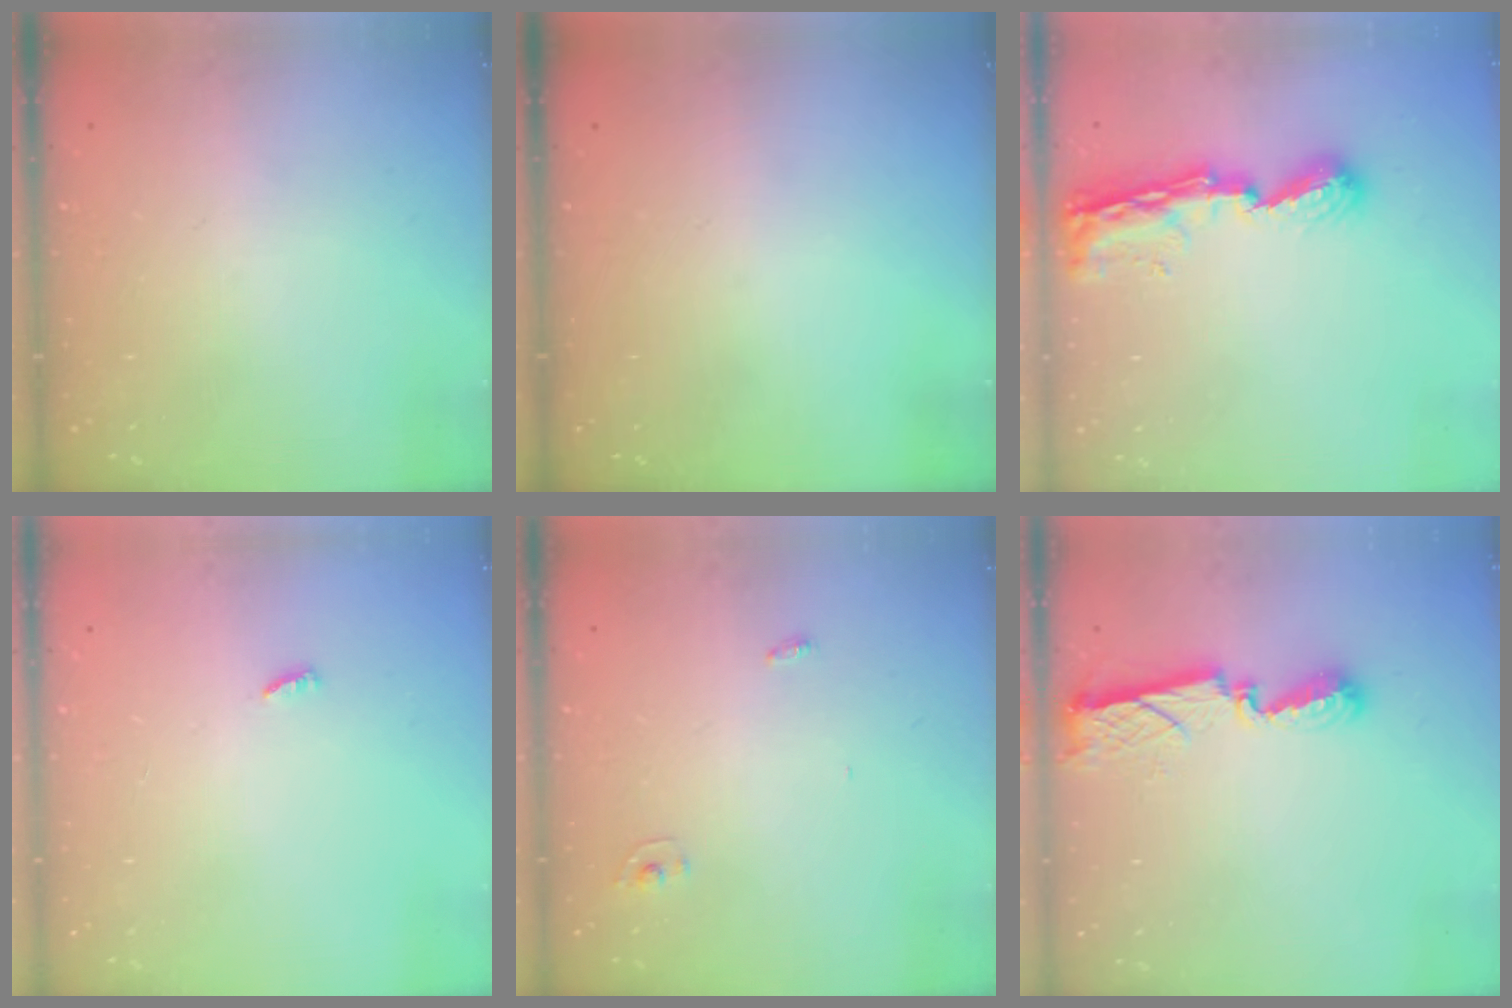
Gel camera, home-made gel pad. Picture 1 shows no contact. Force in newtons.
{"total": 0.0}
{"total": 8.9, "press": 8.9, "slide": 0.9}
{"total": 1.9, "press": 1.9, "slide": 0.3}
{"total": 2.4, "press": 2.4, "slide": 0.2}
{"total": 8.7, "press": 8.7, "slide": 0.4}